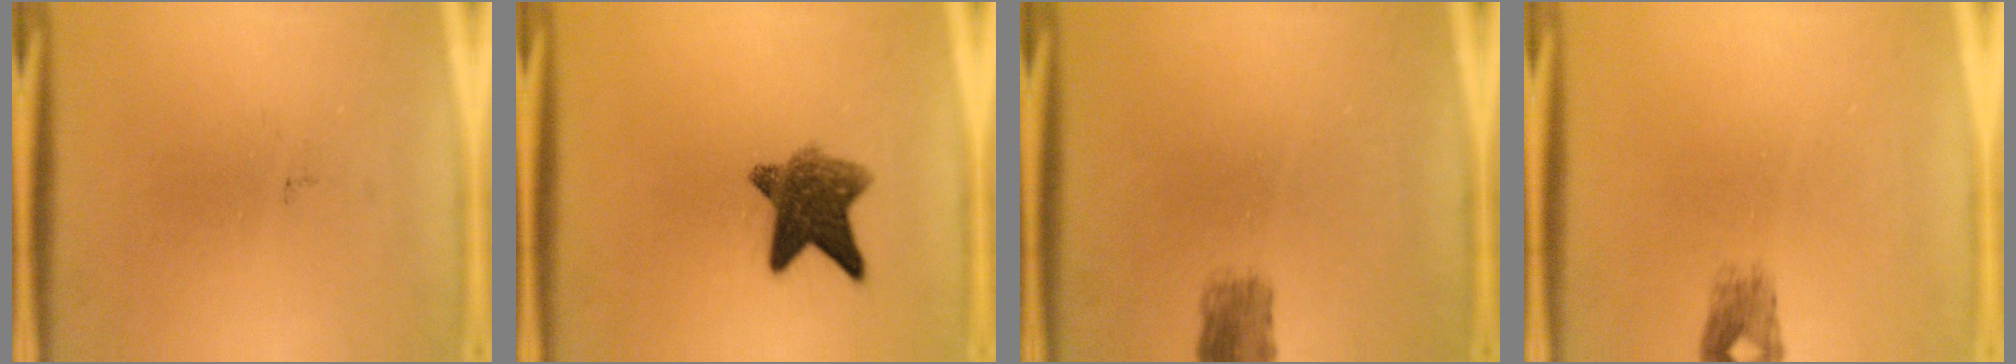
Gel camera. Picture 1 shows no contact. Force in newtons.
{"total": 7.9}
{"total": 2.9}
{"total": 2.0}